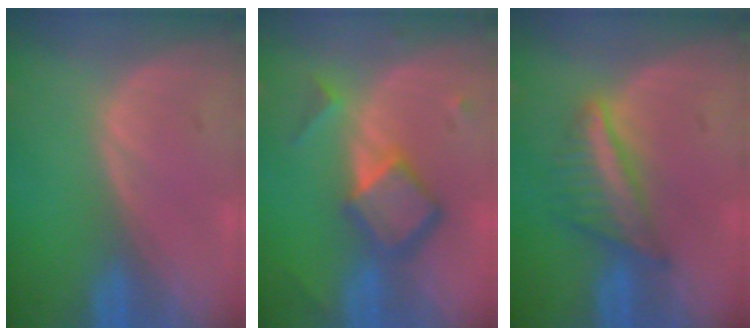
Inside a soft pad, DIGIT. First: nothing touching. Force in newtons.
{"total": 6.8, "press": 5.9, "slide": 3.4}
{"total": 5.6, "press": 5.5, "slide": 1.1}